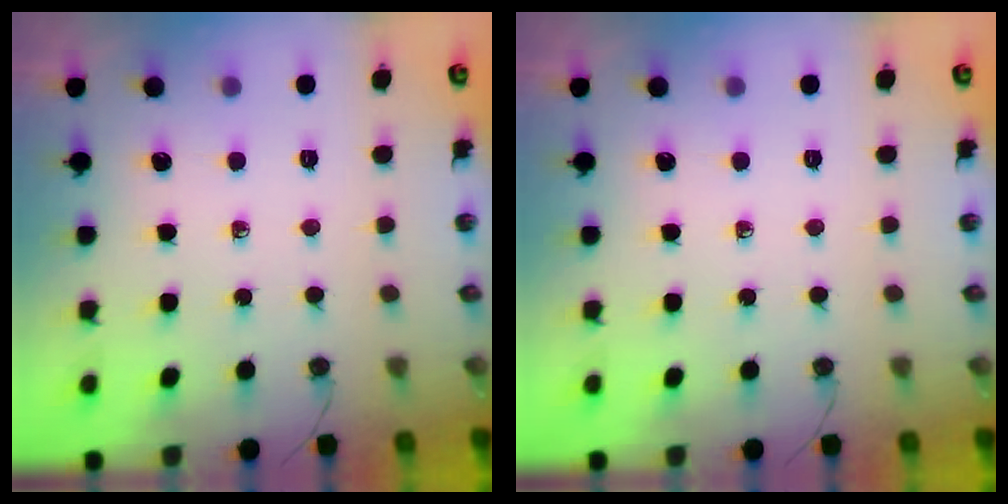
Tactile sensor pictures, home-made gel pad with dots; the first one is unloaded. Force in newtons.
{"total": 0.0}